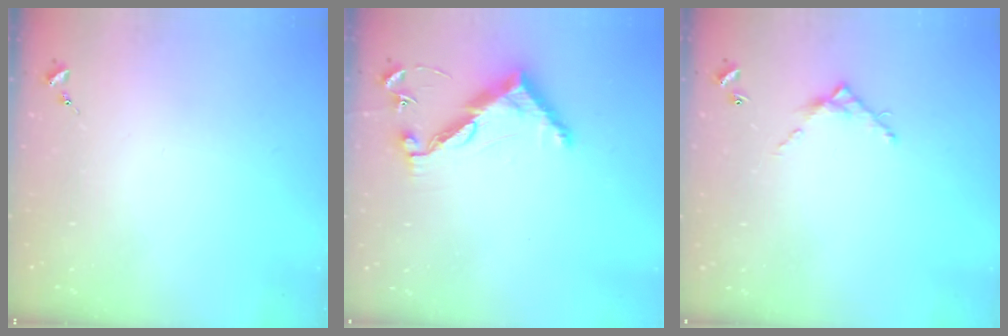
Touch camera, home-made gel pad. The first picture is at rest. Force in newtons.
{"total": 10.2, "press": 10.2, "slide": 0.4}
{"total": 7.0, "press": 7.0, "slide": 0.2}